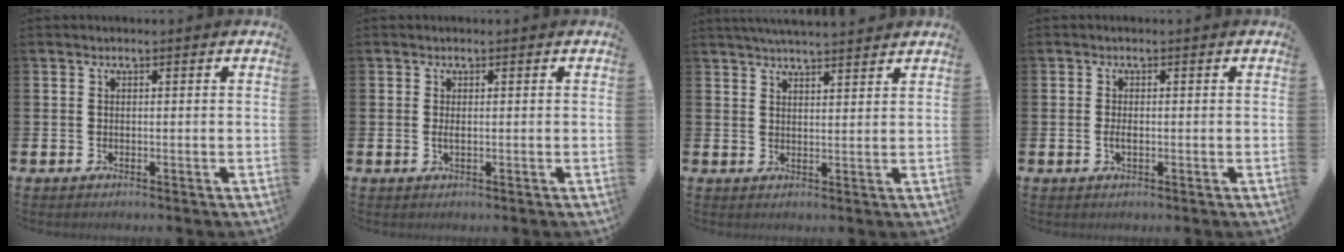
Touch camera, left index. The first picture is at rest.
{"total": 0.8, "force": [0.0, 0.2, 0.8], "torque": [-0.010, -0.001, -0.001]}
{"total": 4.1, "force": [4.1, -0.1, 0.7], "torque": [-0.022, -0.015, 0.074]}
{"total": 1.4, "force": [-0.2, 0.6, 1.3], "torque": [-0.020, -0.001, -0.006]}